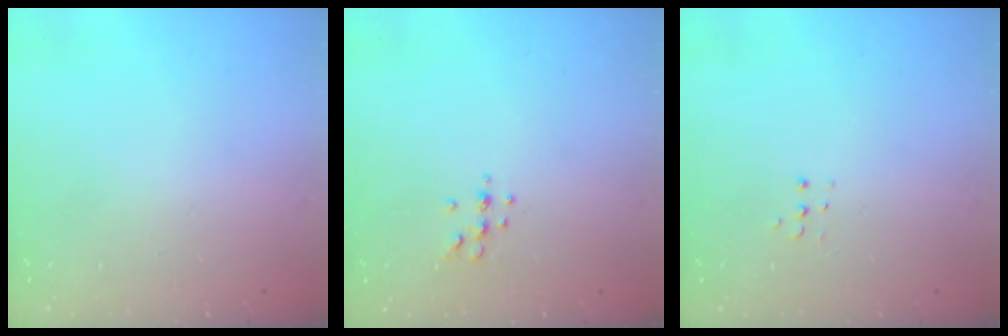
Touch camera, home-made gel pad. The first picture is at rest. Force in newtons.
{"total": 4.8, "press": 4.4, "slide": 1.8}
{"total": 3.8, "press": 3.7, "slide": 0.7}